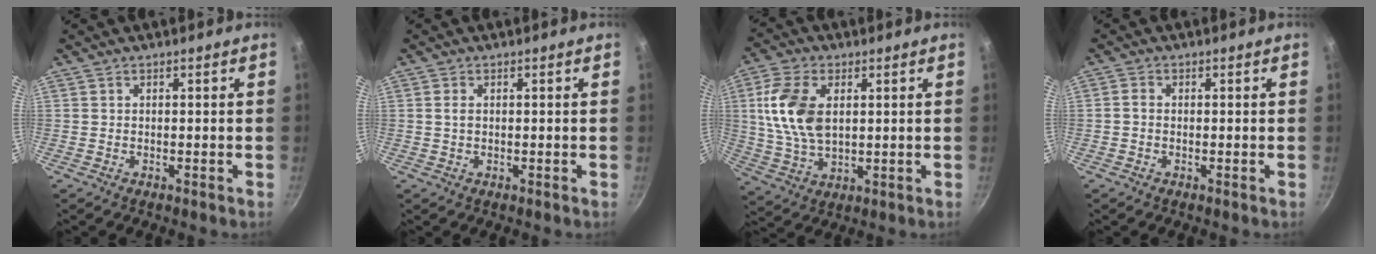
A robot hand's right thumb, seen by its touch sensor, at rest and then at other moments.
{"total": 1.4, "force": [0.2, 0.9, 1.0], "torque": [-0.021, 0.000, 0.004]}
{"total": 12.4, "force": [2.5, 7.5, 9.6], "torque": [-0.183, -0.006, 0.051]}
{"total": 1.4, "force": [-0.3, 1.1, 0.8], "torque": [-0.014, 0.008, -0.007]}